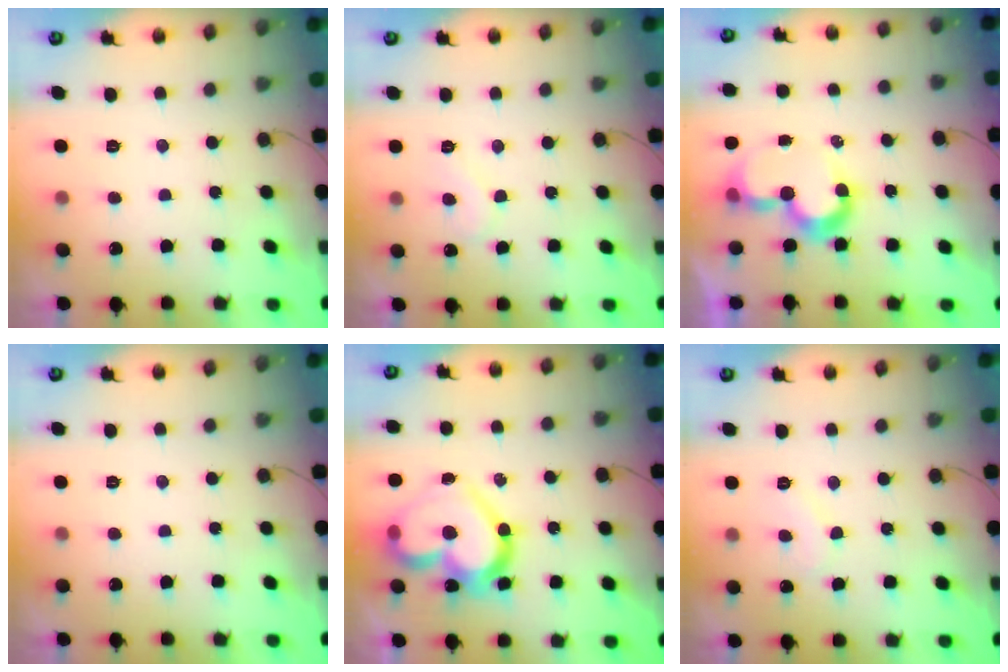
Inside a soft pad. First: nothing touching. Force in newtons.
{"total": 6.3, "press": 6.3, "slide": 0.6}
{"total": 7.6, "press": 7.6, "slide": 0.6}
{"total": 1.8, "press": 1.7, "slide": 0.1}
{"total": 19.6, "press": 19.6, "slide": 1.6}
{"total": 6.5, "press": 6.5, "slide": 0.4}